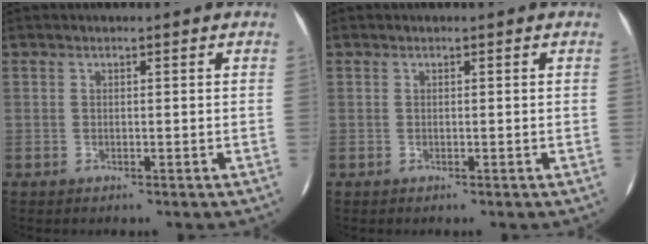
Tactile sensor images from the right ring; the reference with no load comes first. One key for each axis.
{"total": 0.0}